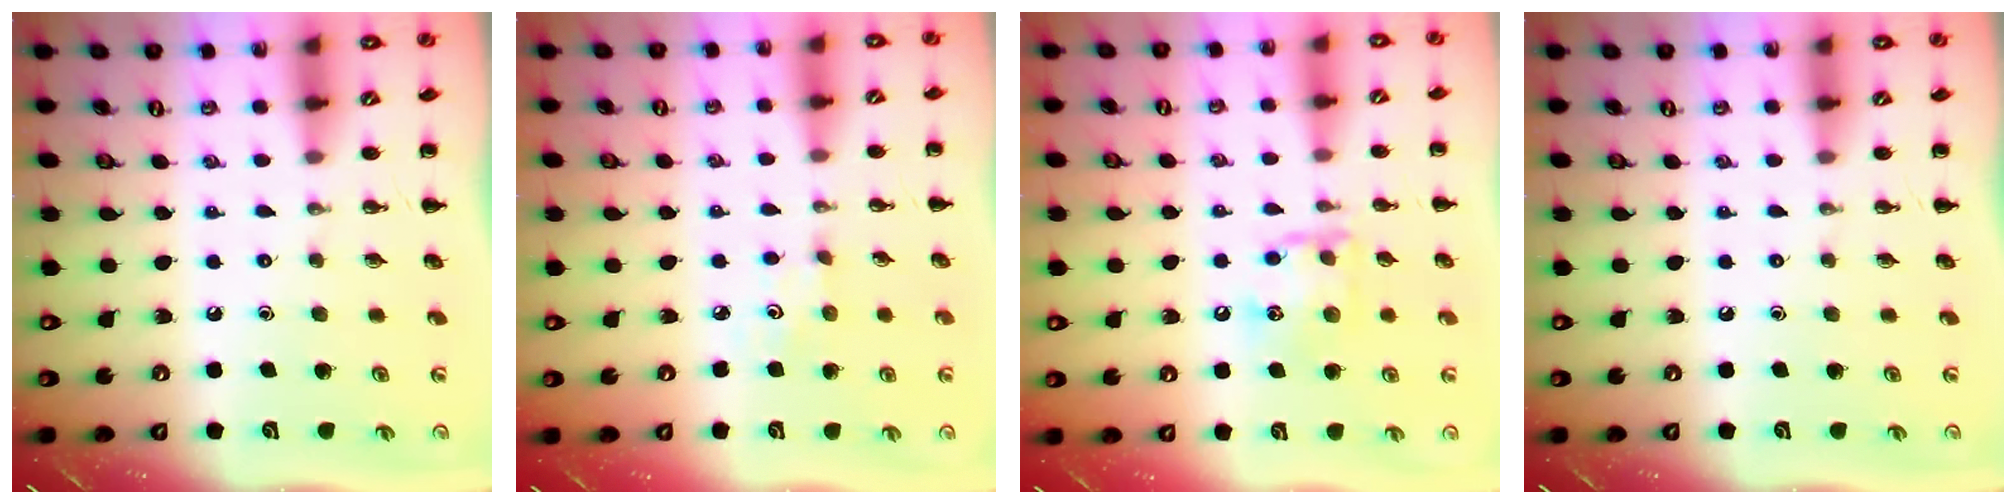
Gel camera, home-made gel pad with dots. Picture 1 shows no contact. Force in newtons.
{"total": 2.6, "press": 2.5, "slide": 0.7}
{"total": 11.8, "press": 11.8, "slide": 1.2}
{"total": 0.0}